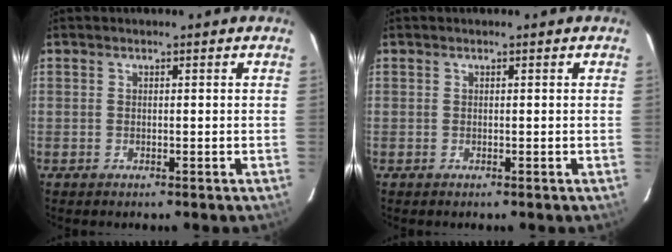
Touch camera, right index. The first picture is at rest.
{"total": 0.0}